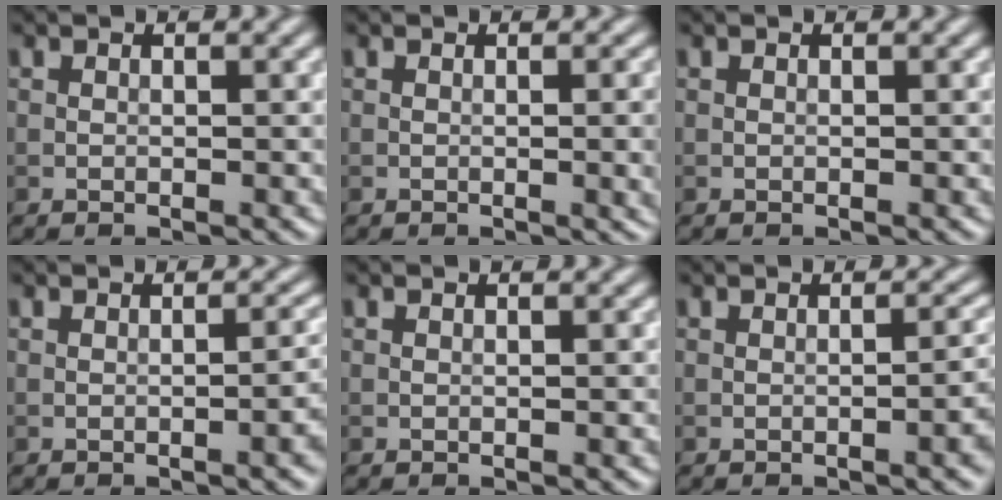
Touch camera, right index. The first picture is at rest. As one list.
[{"total": 3.2, "force": [-0.1, 1.0, 3.0], "torque": [-0.031, 0.002, -0.003]}, {"total": 0.0}, {"total": 3.6, "force": [-0.7, 1.2, 3.3], "torque": [-0.027, 0.003, -0.009]}, {"total": 0.0}, {"total": 4.0, "force": [-0.8, 1.4, 3.7], "torque": [-0.031, 0.003, -0.010]}]